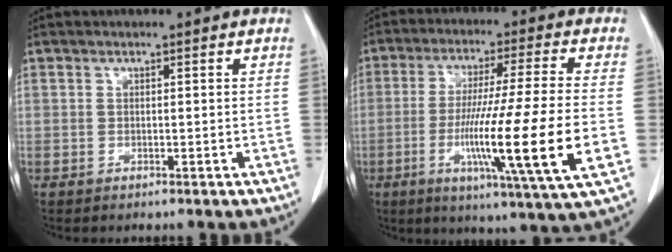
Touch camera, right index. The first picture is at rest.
{"total": 18.4, "force": [-4.1, -1.2, 17.9], "torque": [-0.299, -0.026, -0.074]}